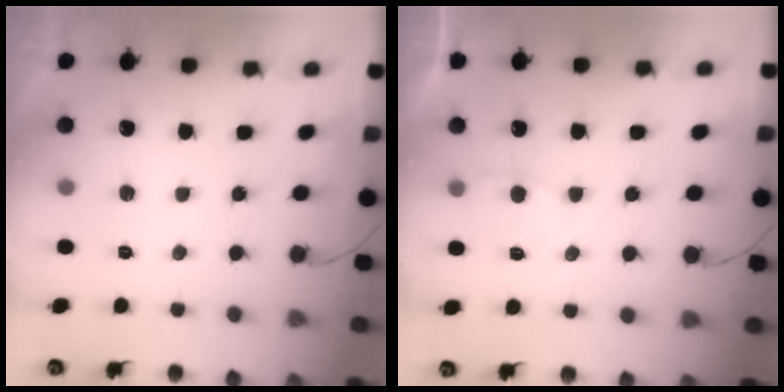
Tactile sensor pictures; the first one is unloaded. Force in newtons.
{"total": 3.9, "press": 3.8, "slide": 0.6}